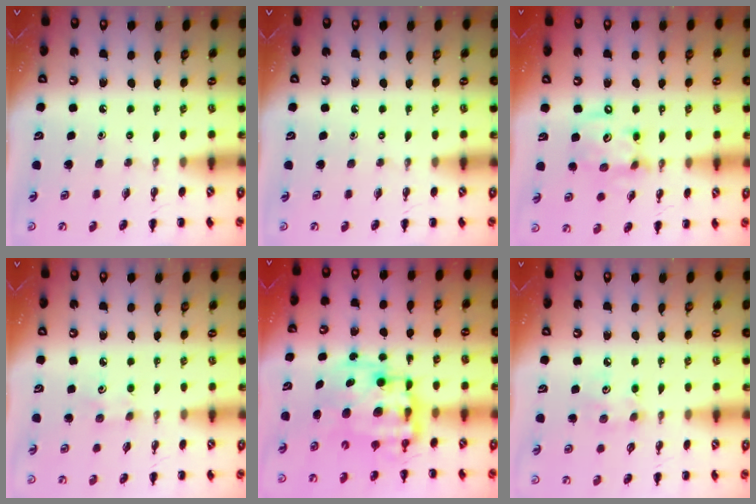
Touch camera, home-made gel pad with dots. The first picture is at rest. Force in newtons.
{"total": 0.0}
{"total": 9.9, "press": 9.8, "slide": 1.5}
{"total": 4.4, "press": 4.3, "slide": 1.2}
{"total": 12.2, "press": 11.8, "slide": 3.0}
{"total": 3.8, "press": 3.8, "slide": 0.7}